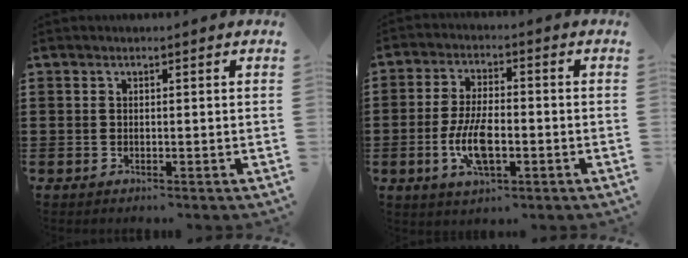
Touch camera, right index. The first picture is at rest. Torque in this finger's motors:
{"motor_torque": [2.14, 0.00, 1.05, 0.16]}